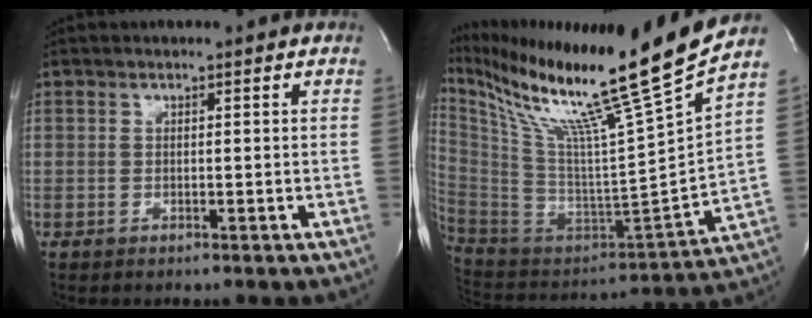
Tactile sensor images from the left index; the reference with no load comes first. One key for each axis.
{"total": 26.1, "fx": 19.6, "fy": -3.1, "fz": 16.9, "tx": -0.299, "ty": -0.069, "tz": 0.328}